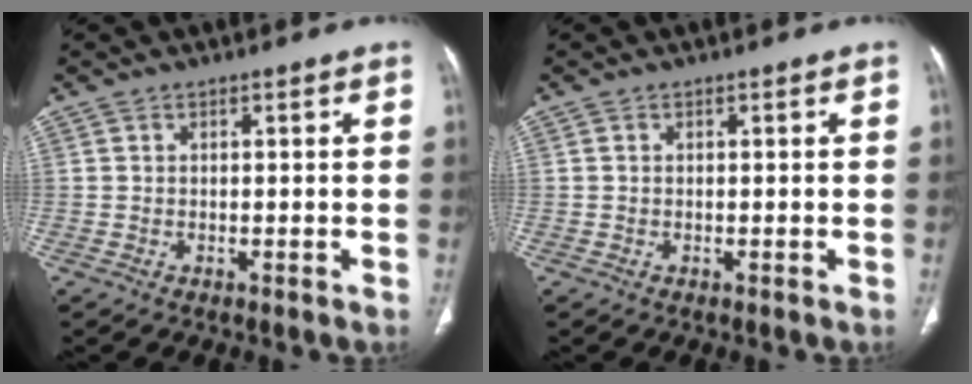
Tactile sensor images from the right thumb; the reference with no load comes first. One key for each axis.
{"total": 0.0}